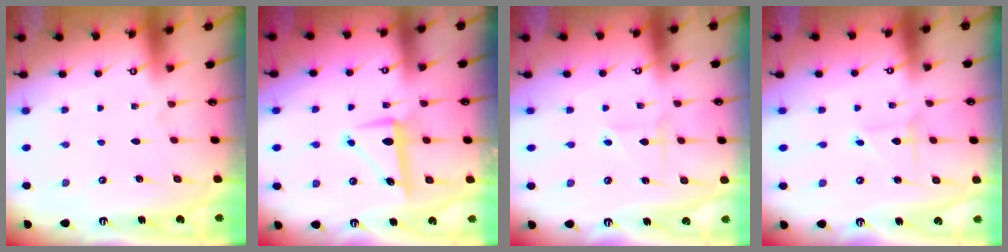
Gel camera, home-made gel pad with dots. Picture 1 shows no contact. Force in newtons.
{"total": 7.6, "press": 7.5, "slide": 0.9}
{"total": 2.6, "press": 2.6, "slide": 0.3}
{"total": 1.0, "press": 1.0, "slide": 0.1}